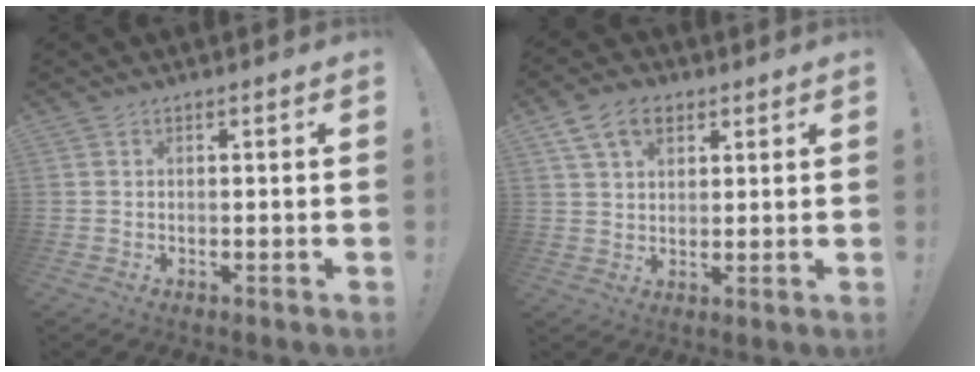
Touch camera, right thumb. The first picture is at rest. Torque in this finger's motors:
{"motor_torque": [0.01, 0.03, 0.42, 0.40, 0.00]}